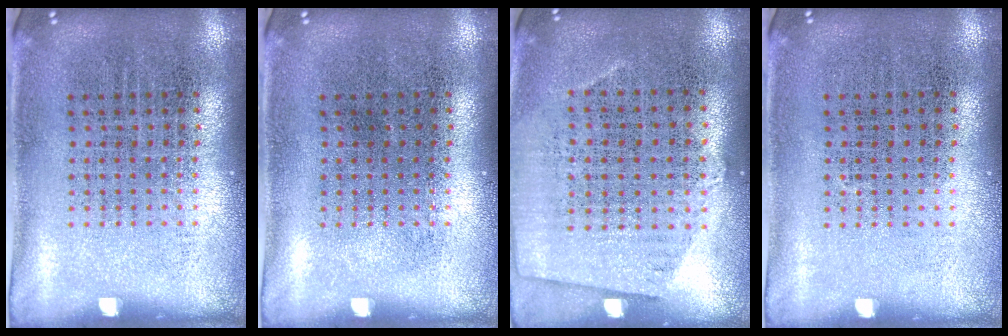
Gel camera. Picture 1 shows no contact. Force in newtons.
{"total": 0.0}
{"total": 0.7, "press": 0.4, "slide": 0.5}
{"total": 0.0}